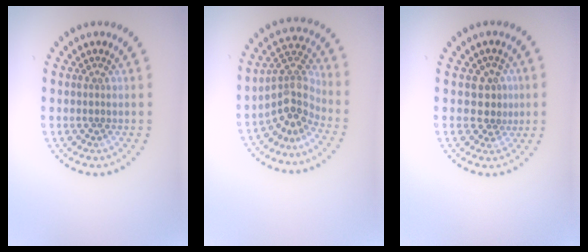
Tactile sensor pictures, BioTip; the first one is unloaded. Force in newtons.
{"total": 4.0, "press": 2.8, "slide": 2.9}
{"total": 2.4, "press": 2.1, "slide": 1.1}